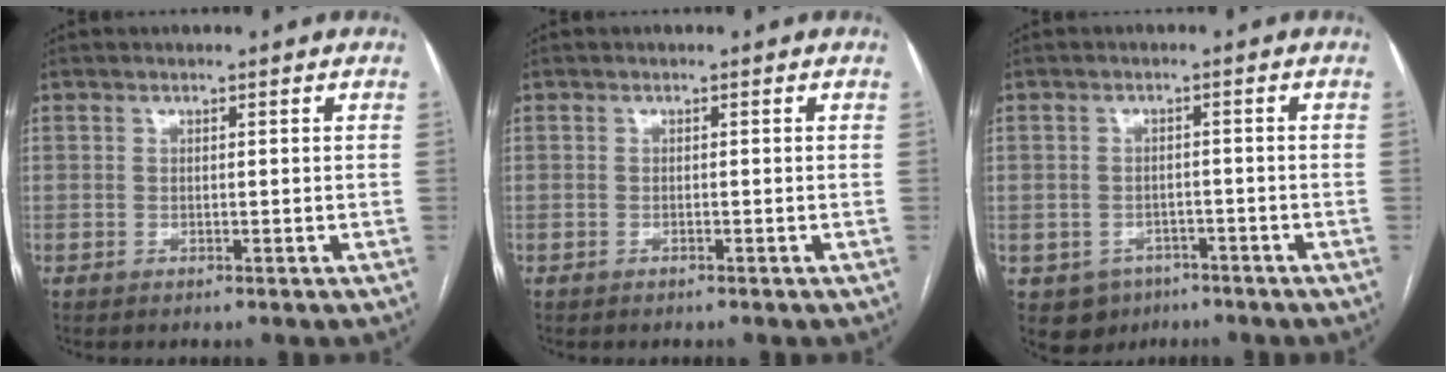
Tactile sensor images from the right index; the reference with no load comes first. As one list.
[{"total": 0.0}, {"total": 4.8, "force": [-2.6, 3.9, 0.8], "torque": [-0.008, 0.007, -0.033]}]